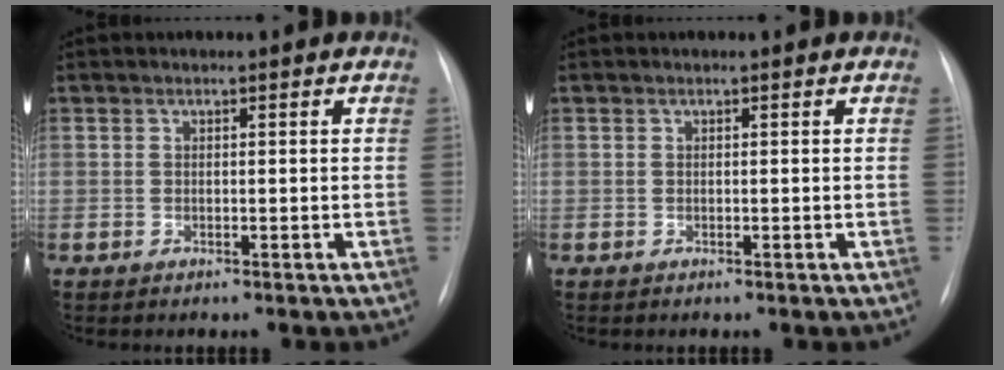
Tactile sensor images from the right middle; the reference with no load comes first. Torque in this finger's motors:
{"motor_torque": [-0.16, -0.10, -0.01, 0.00]}